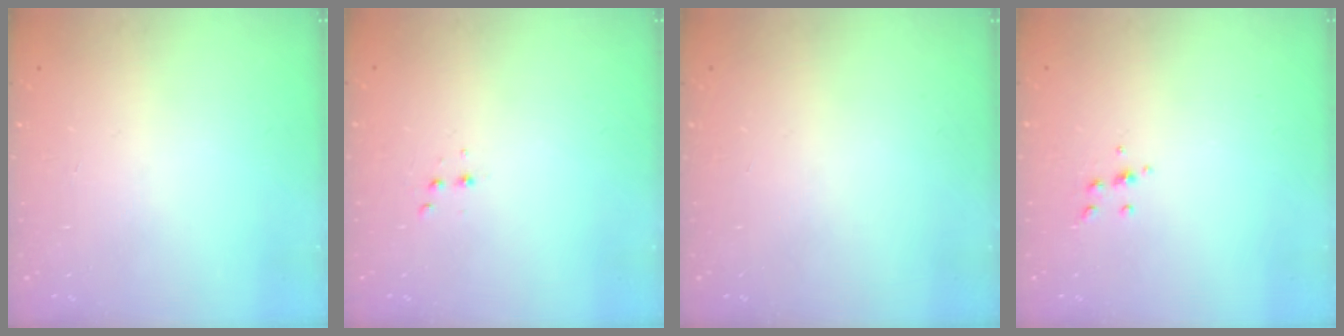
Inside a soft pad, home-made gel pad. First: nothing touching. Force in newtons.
{"total": 2.5, "press": 2.4, "slide": 0.5}
{"total": 0.0}
{"total": 4.8, "press": 4.8, "slide": 0.5}